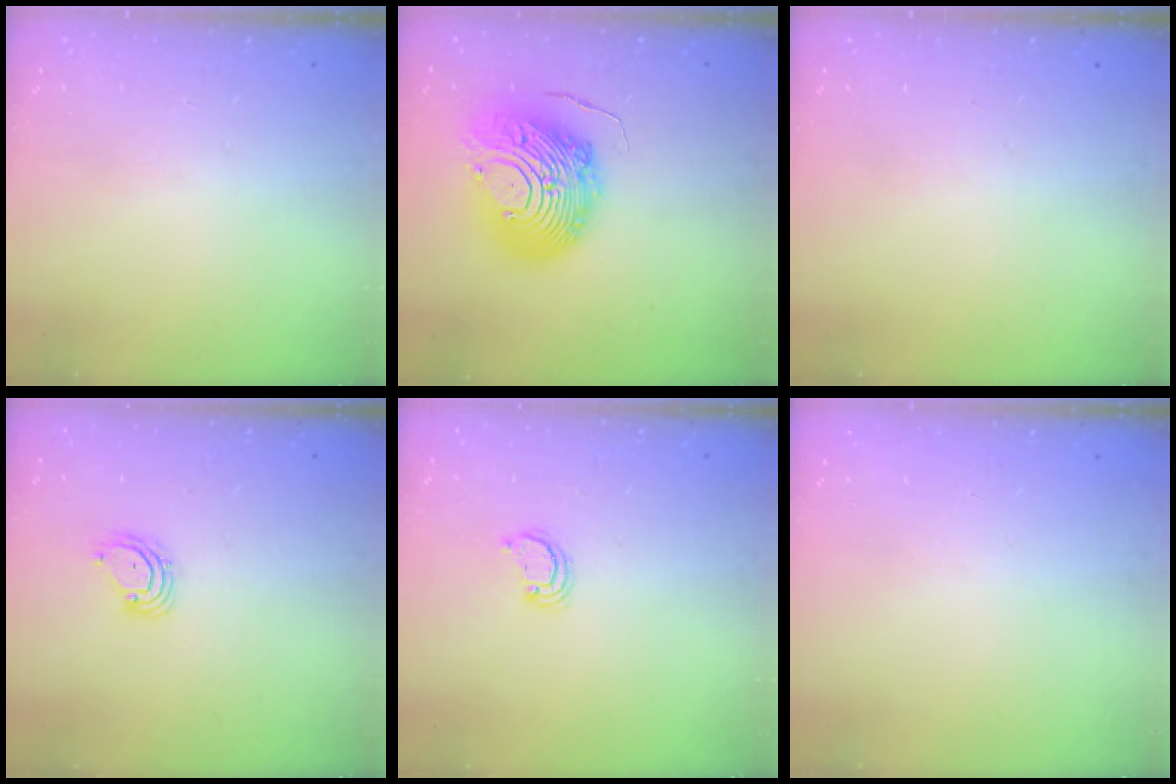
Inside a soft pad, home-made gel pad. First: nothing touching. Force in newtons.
{"total": 16.1, "press": 16.0, "slide": 1.8}
{"total": 0.0}
{"total": 4.7, "press": 4.7, "slide": 0.6}
{"total": 2.6, "press": 2.6, "slide": 0.2}
{"total": 0.0}